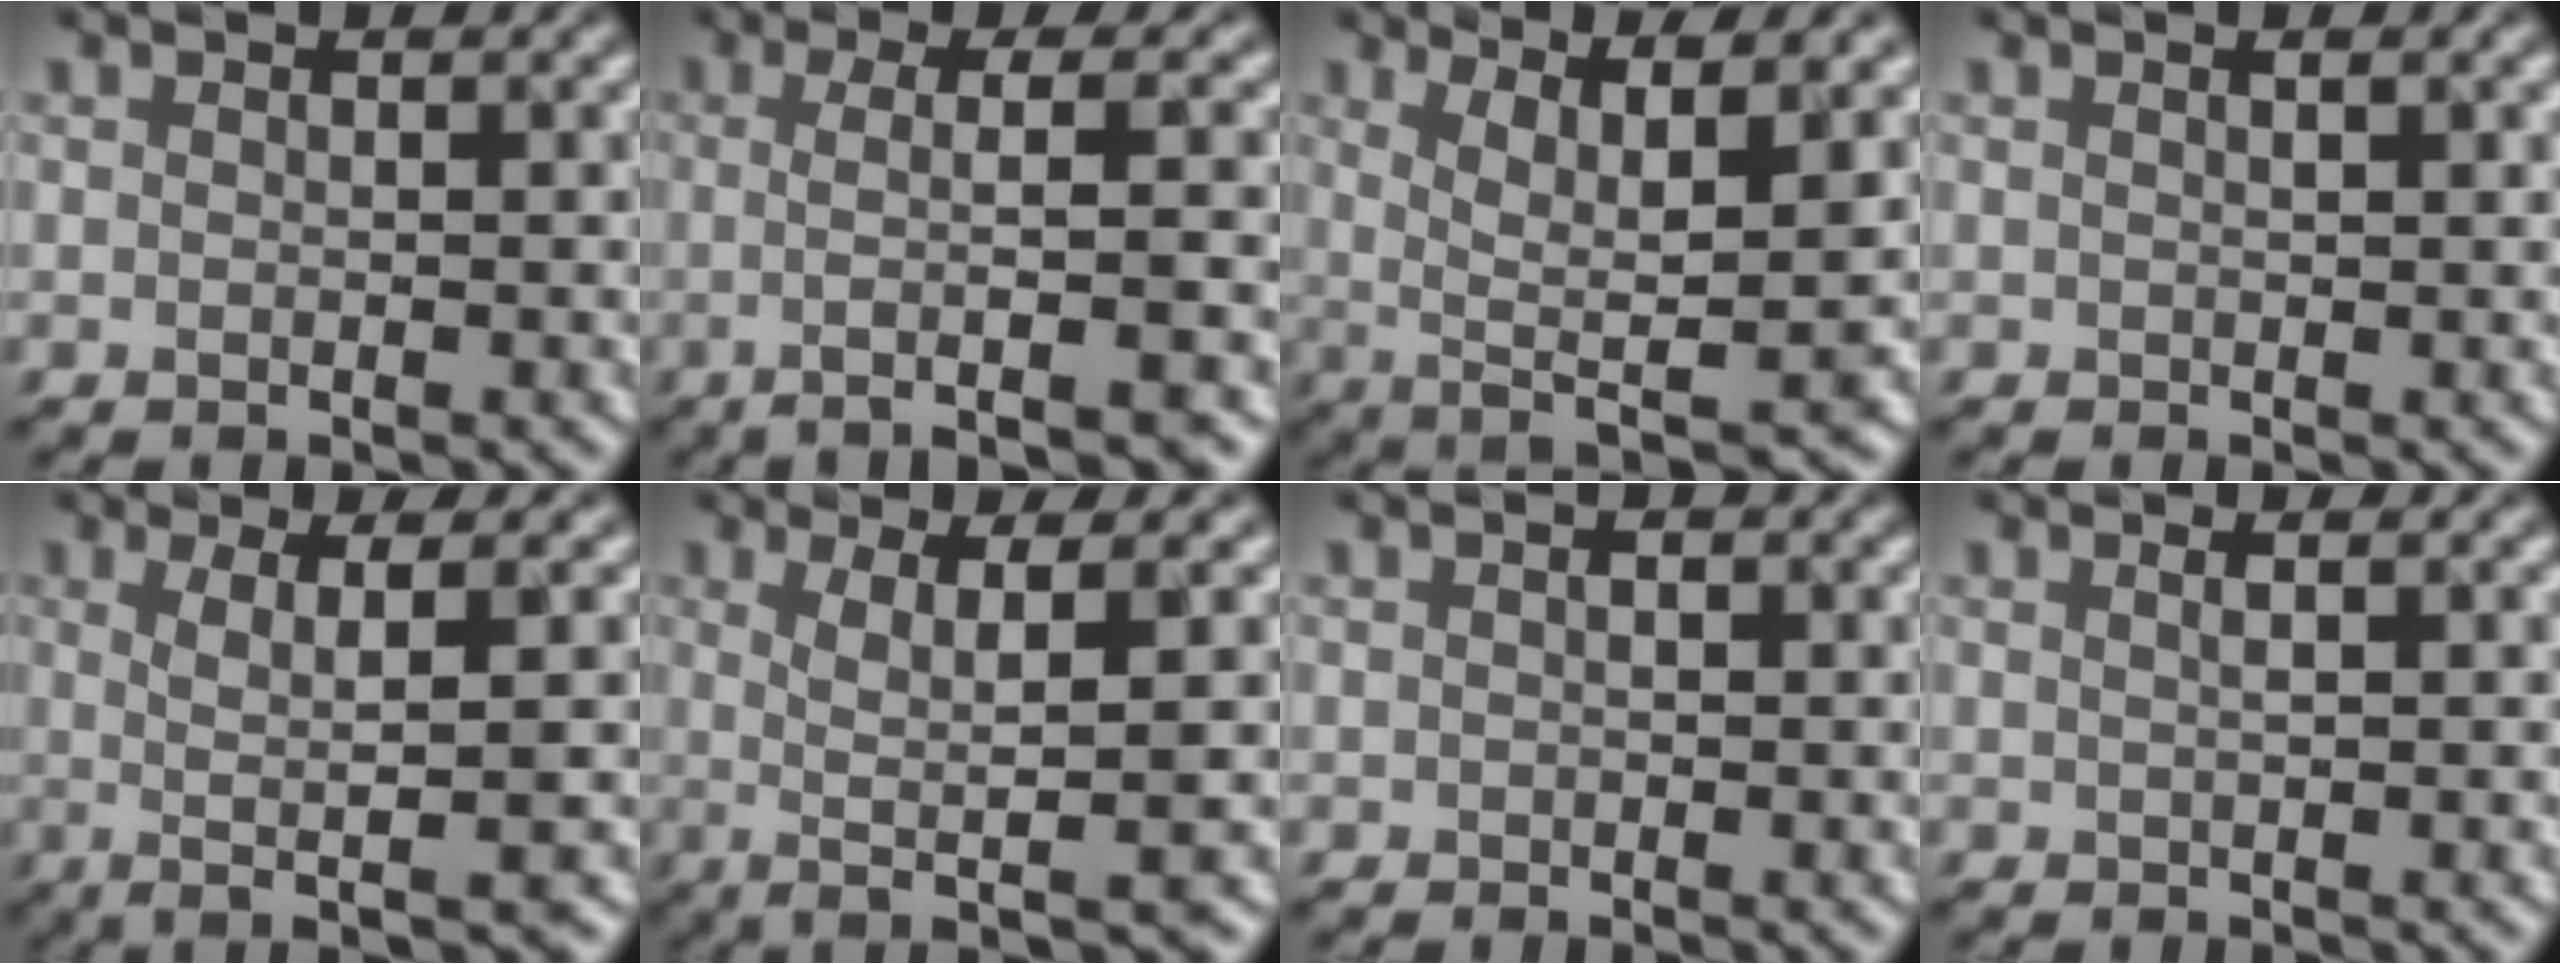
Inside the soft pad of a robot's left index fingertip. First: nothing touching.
{"total": 4.1, "force": [-1.1, 0.2, 4.0], "torque": [-0.066, 0.003, 0.008]}
{"total": 5.9, "force": [0.5, 1.0, 5.8], "torque": [-0.098, 0.002, 0.038]}
{"total": 0.9, "force": [0.6, 0.4, 0.6], "torque": [0.009, 0.016, 0.005]}
{"total": 4.4, "force": [-0.8, 0.1, 4.3], "torque": [-0.075, 0.000, 0.014]}
{"total": 4.9, "force": [-0.8, 0.3, 4.8], "torque": [-0.076, 0.000, 0.012]}
{"total": 0.0}
{"total": 0.7, "force": [0.4, 0.3, 0.5], "torque": [-0.004, 0.012, 0.007]}